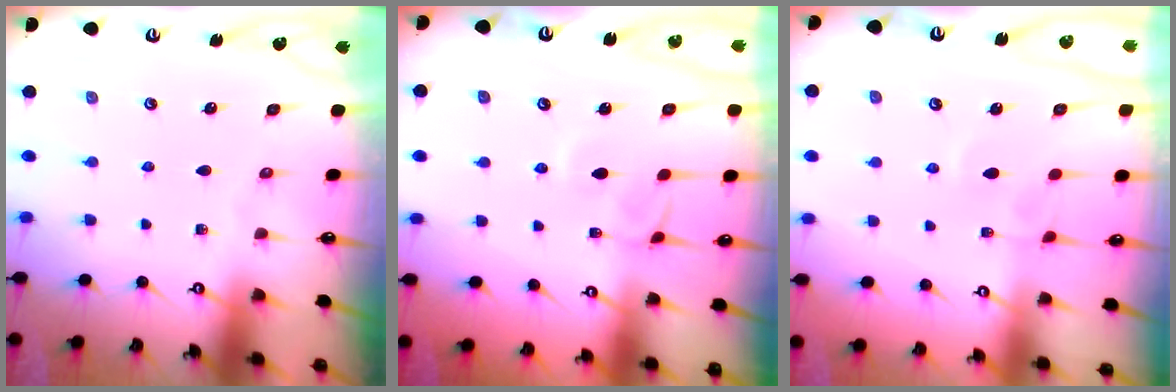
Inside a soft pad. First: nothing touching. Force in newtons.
{"total": 3.2, "press": 3.2, "slide": 0.2}
{"total": 1.9, "press": 1.9, "slide": 0.2}